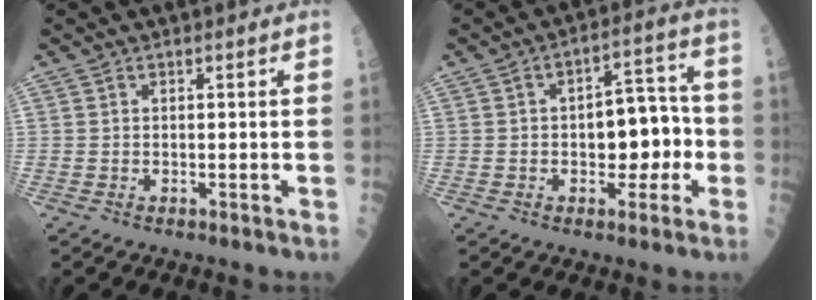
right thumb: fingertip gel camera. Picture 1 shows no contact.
{"total": 10.2, "force": [-1.4, 6.1, 8.1], "torque": [-0.064, 0.040, -0.021]}